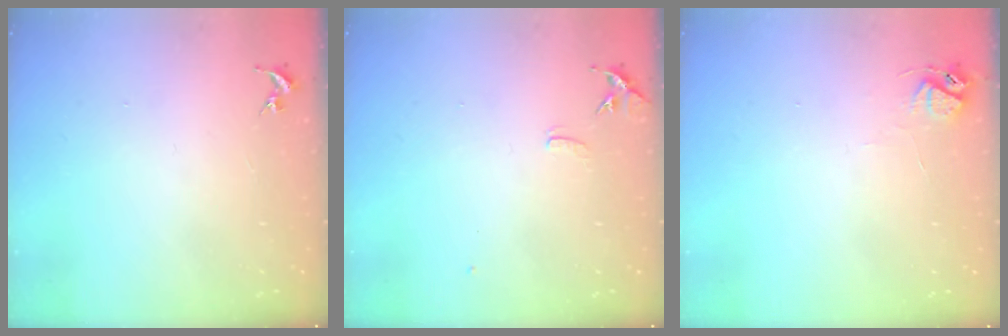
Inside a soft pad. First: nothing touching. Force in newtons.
{"total": 7.1, "press": 7.0, "slide": 0.6}
{"total": 6.6, "press": 6.6, "slide": 0.7}